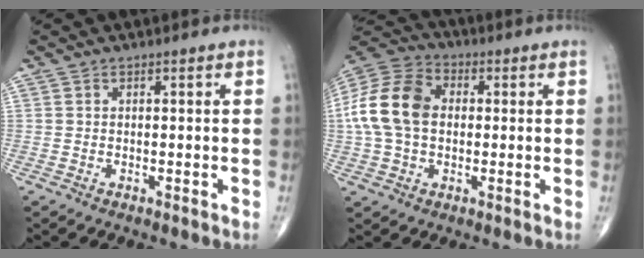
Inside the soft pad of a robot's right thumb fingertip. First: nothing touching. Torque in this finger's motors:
{"motor_torque": [-1.05, 1.15, 1.61, 0.16, 0.22]}